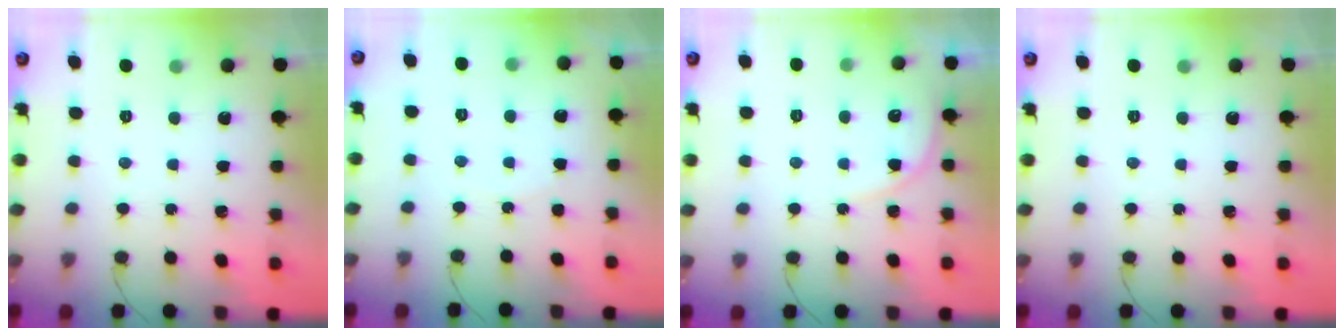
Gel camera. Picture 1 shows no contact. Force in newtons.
{"total": 4.2, "press": 4.1, "slide": 0.5}
{"total": 4.4, "press": 4.4, "slide": 0.5}
{"total": 0.0}